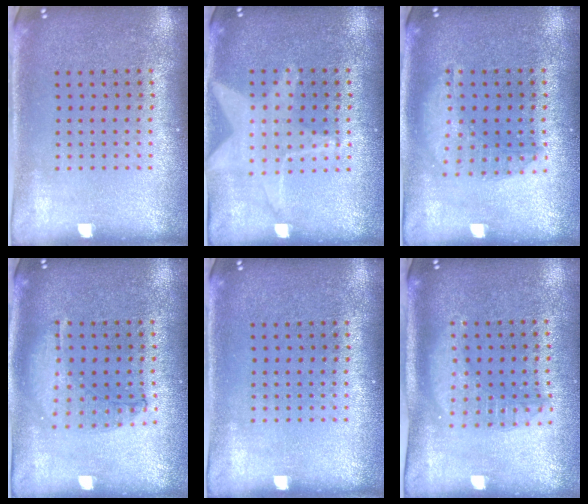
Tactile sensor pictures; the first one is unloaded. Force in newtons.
{"total": 1.4, "press": 1.4, "slide": 0.3}
{"total": 1.3, "press": 1.3, "slide": 0.4}
{"total": 0.6, "press": 0.6, "slide": 0.2}
{"total": 0.0}
{"total": 1.8, "press": 1.5, "slide": 0.9}